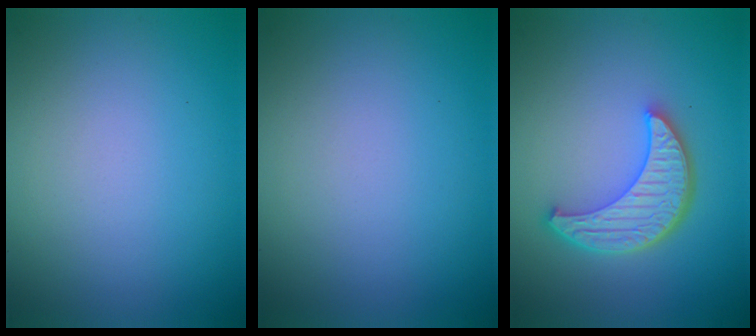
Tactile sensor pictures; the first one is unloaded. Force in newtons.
{"total": 0.0}
{"total": 5.5, "press": 4.2, "slide": 3.5}